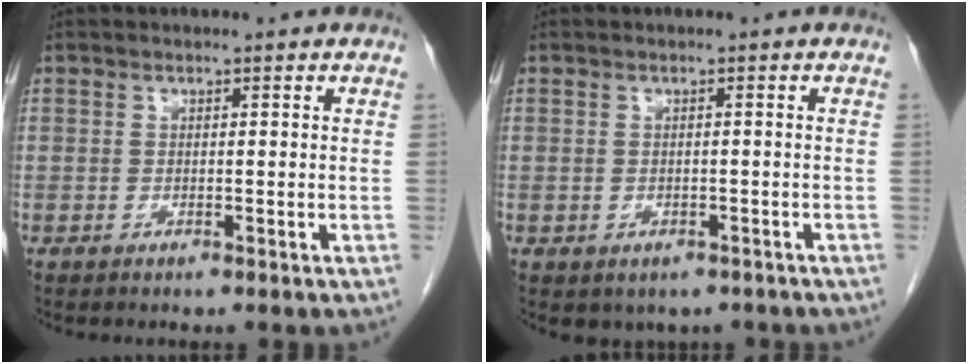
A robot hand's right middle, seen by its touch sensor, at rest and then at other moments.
{"total": 3.5, "force": [-2.5, 2.3, 1.0], "torque": [-0.005, 0.007, -0.026]}